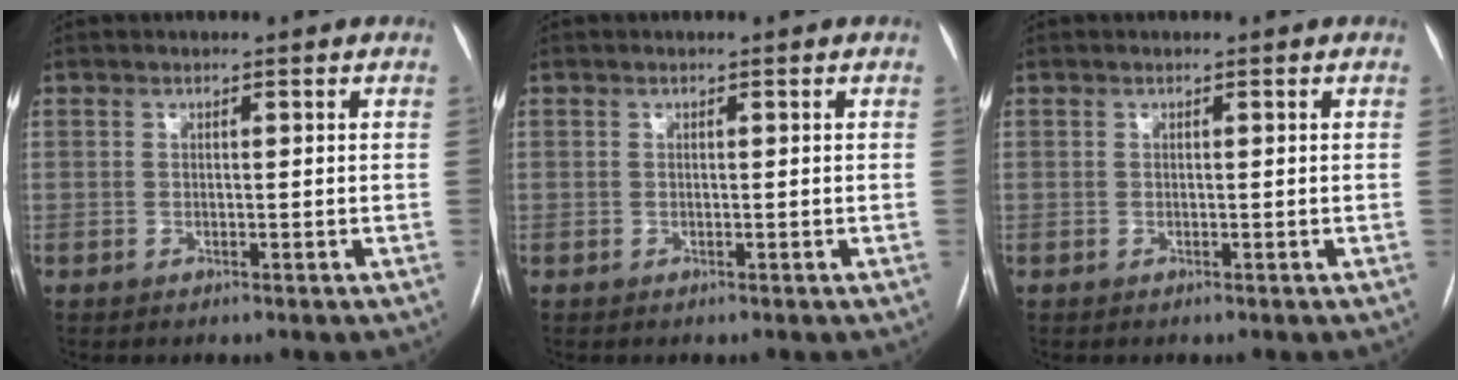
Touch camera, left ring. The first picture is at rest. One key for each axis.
{"total": 0.0}
{"total": 0.0}